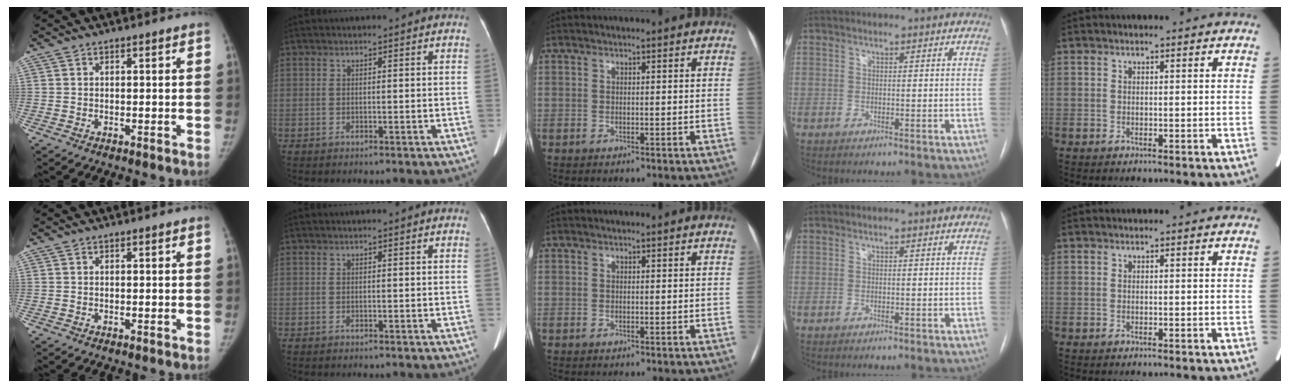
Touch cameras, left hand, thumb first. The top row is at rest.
{}